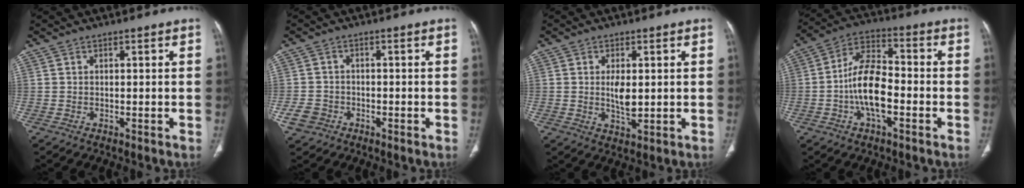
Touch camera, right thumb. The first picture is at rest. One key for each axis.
{"total": 3.9, "fx": -1.8, "fy": 3.2, "fz": 1.3, "tx": -0.020, "ty": 0.014, "tz": -0.029}
{"total": 4.9, "fx": 0.4, "fy": 2.3, "fz": 4.3, "tx": -0.077, "ty": -0.011, "tz": 0.012}
{"total": 12.4, "fx": -2.8, "fy": 6.0, "fz": 10.4, "tx": -0.187, "ty": 0.032, "tz": -0.060}